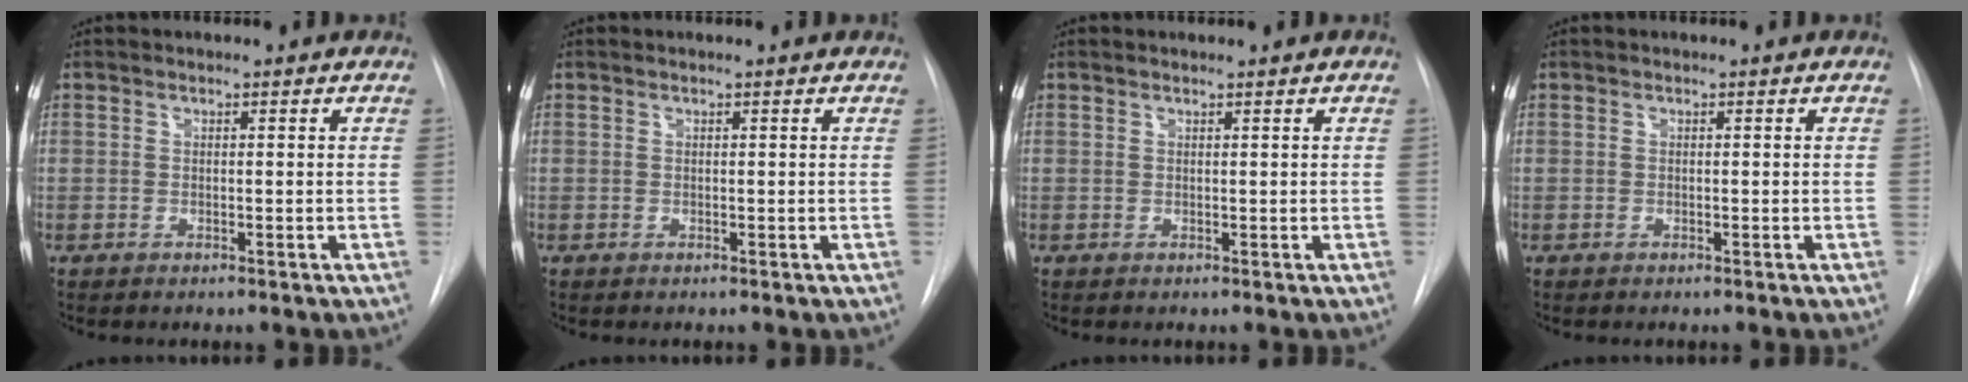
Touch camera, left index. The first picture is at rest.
{"total": 0.0}
{"total": 0.0}
{"total": 0.0}